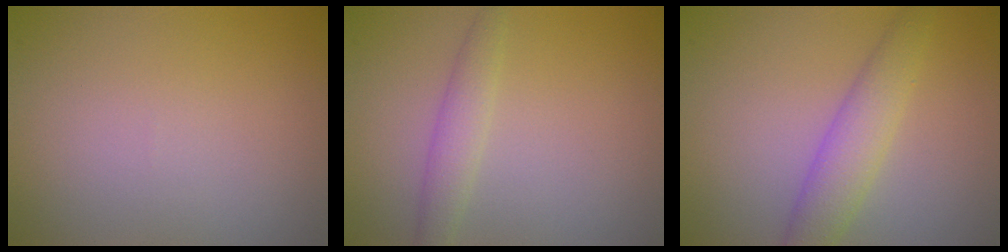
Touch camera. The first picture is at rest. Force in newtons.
{"total": 2.1, "press": 2.1, "slide": 0.1}
{"total": 3.6, "press": 3.6, "slide": 0.1}